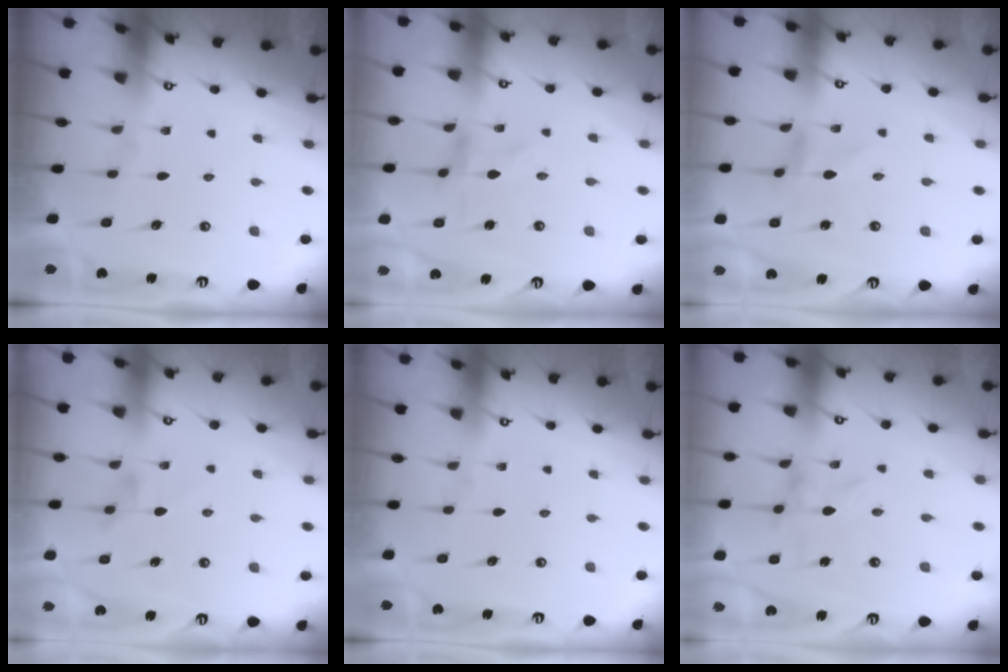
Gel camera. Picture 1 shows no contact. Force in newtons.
{"total": 0.0}
{"total": 0.6, "press": 0.6, "slide": 0.2}
{"total": 2.3, "press": 2.3, "slide": 0.4}
{"total": 0.0}
{"total": 0.0}